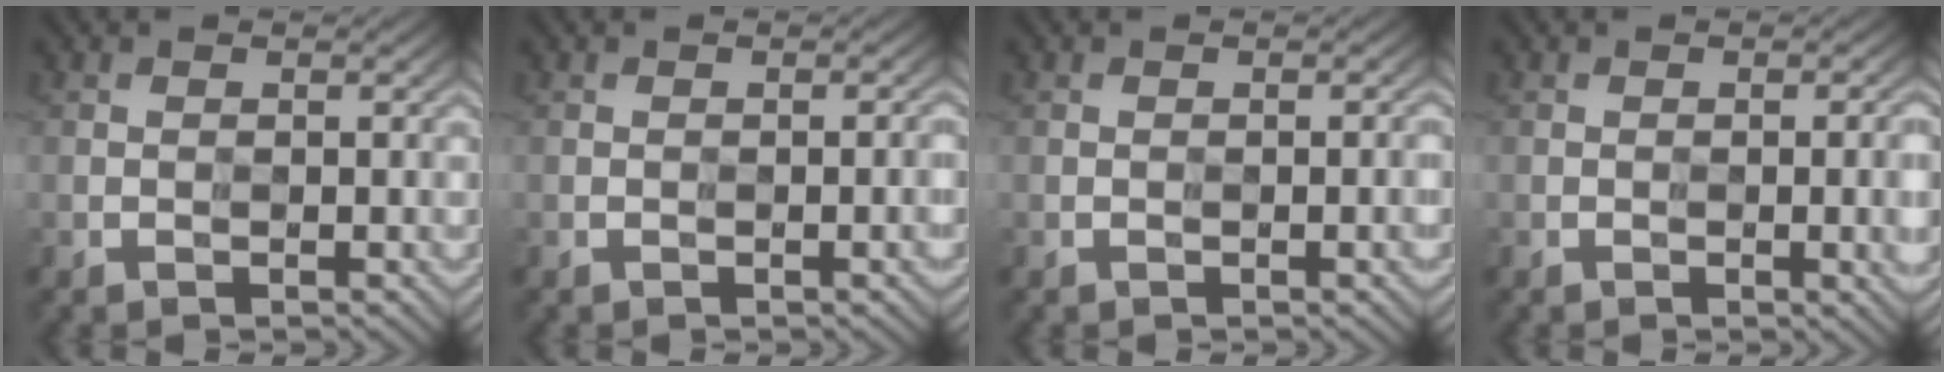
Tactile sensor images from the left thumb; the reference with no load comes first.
{"total": 4.2, "force": [-1.8, 1.1, 3.6], "torque": [-0.044, -0.003, -0.019]}
{"total": 3.9, "force": [-1.7, 1.0, 3.3], "torque": [-0.039, -0.002, -0.018]}
{"total": 6.5, "force": [-1.8, 2.0, 5.9], "torque": [-0.067, -0.001, -0.010]}